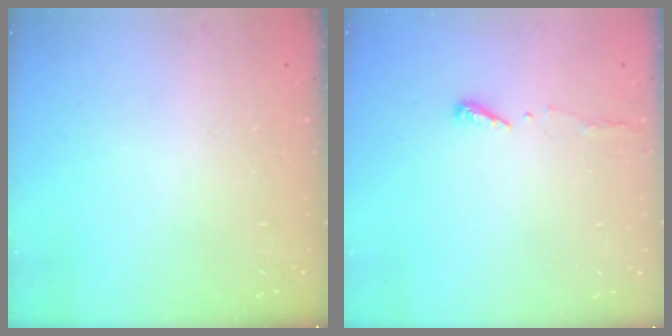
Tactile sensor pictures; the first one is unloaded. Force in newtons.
{"total": 5.0, "press": 4.9, "slide": 0.4}